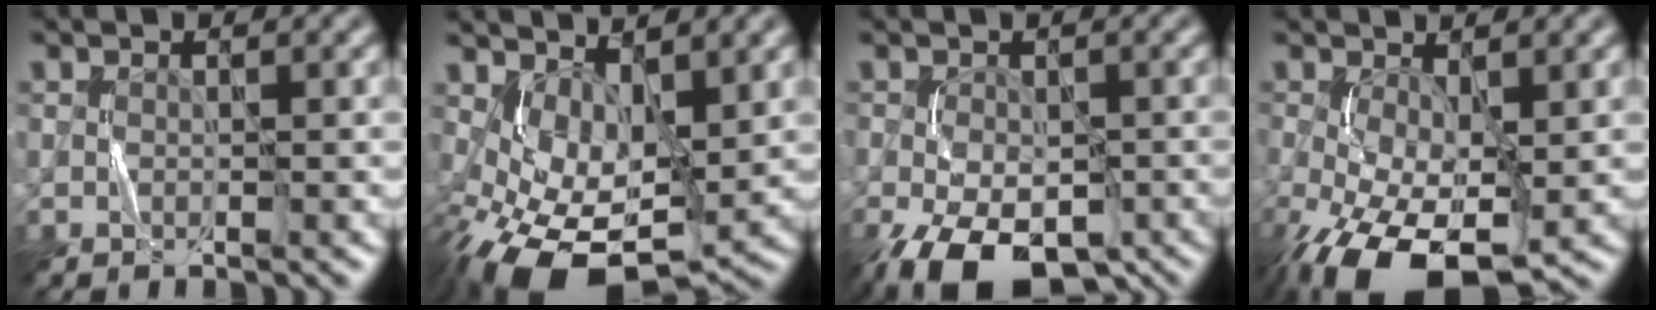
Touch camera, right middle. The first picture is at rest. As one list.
[{"total": 9.0, "force": [-1.5, 4.9, 7.4], "torque": [-0.140, -0.016, -0.017]}, {"total": 11.0, "force": [-6.6, 5.6, 6.7], "torque": [-0.130, -0.043, -0.093]}, {"total": 10.3, "force": [-3.3, 5.4, 8.1], "torque": [-0.173, -0.031, -0.047]}]